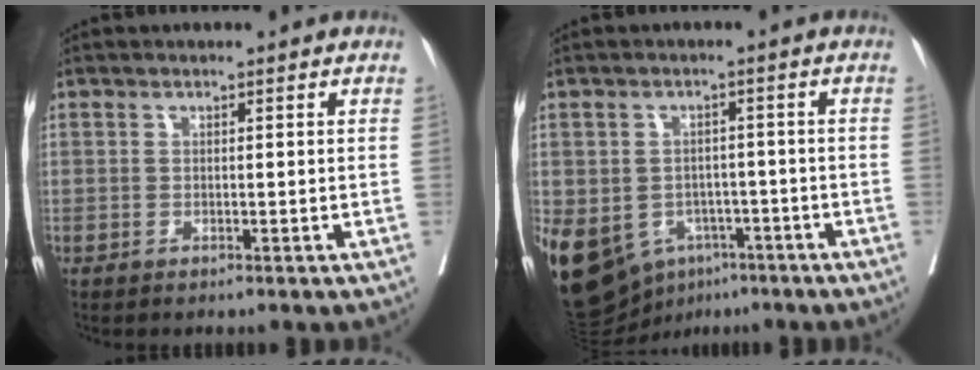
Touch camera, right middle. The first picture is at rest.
{"total": 19.1, "force": [-8.5, 14.3, 9.2], "torque": [-0.255, -0.007, -0.112]}